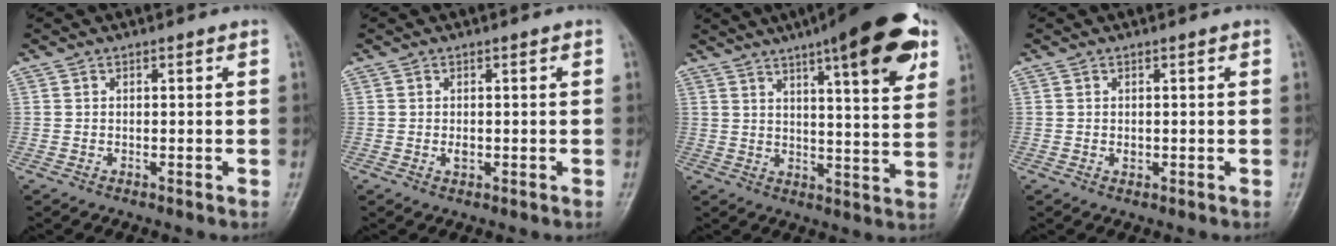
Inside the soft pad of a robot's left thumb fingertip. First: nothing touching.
{"total": 1.5, "force": [0.0, 0.9, 1.1], "torque": [-0.013, -0.001, -0.001]}
{"total": 19.1, "force": [10.4, 4.3, 15.4], "torque": [-0.192, -0.028, 0.140]}
{"total": 1.0, "force": [0.1, 0.7, 0.7], "torque": [-0.007, 0.000, 0.003]}